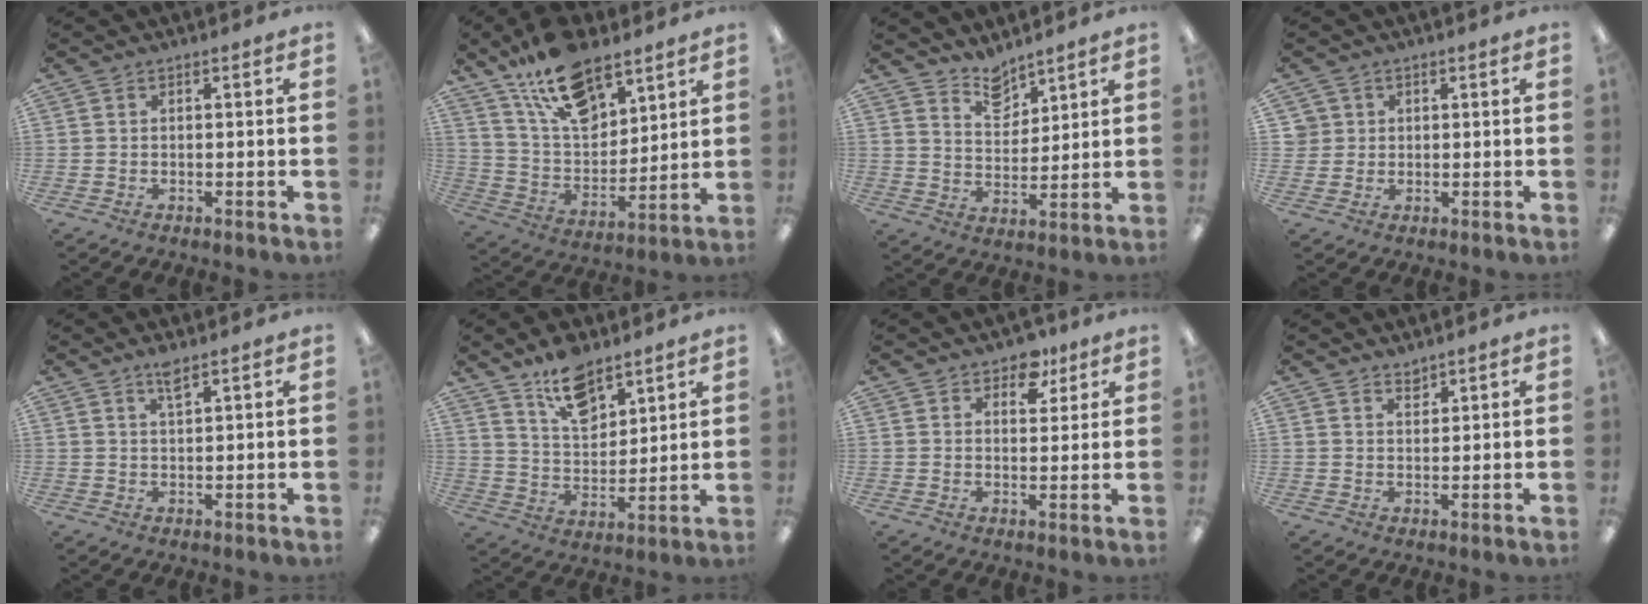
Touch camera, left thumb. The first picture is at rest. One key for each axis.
{"total": 18.2, "fx": 12.6, "fy": 9.0, "fz": 9.5, "tx": -0.172, "ty": -0.063, "tz": 0.227}
{"total": 7.5, "fx": 6.6, "fy": 3.3, "fz": 1.2, "tx": -0.016, "ty": -0.047, "tz": 0.123}
{"total": 3.0, "fx": 0.8, "fy": 2.9, "fz": 0.2, "tx": -0.005, "ty": 0.002, "tz": 0.014}
{"total": 3.0, "fx": 2.3, "fy": 0.4, "fz": 1.9, "tx": -0.043, "ty": 0.002, "tz": 0.041}
{"total": 12.1, "fx": 8.8, "fy": 6.2, "fz": 5.6, "tx": -0.088, "ty": -0.046, "tz": 0.159}
{"total": 6.7, "fx": 4.7, "fy": 4.0, "fz": 2.7, "tx": -0.020, "ty": -0.021, "tz": 0.078}
{"total": 2.1, "fx": 2.0, "fy": 0.7, "fz": 0.2, "tx": 0.002, "ty": -0.012, "tz": 0.037}